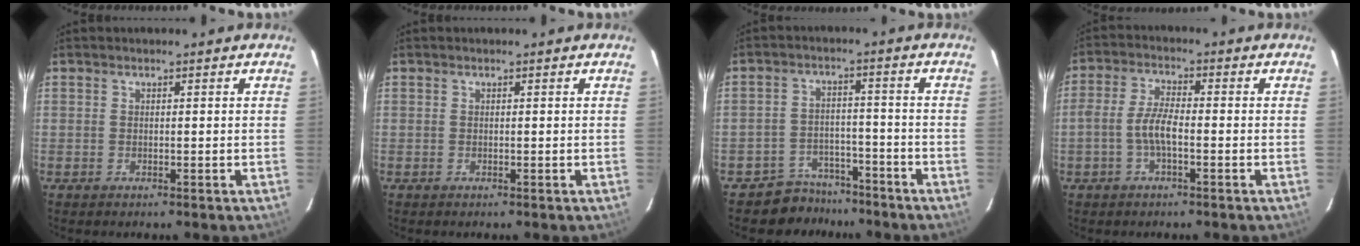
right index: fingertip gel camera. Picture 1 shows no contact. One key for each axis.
{"total": 0.0}
{"total": 7.4, "fx": -6.1, "fy": 4.1, "fz": 0.0, "tx": -0.015, "ty": 0.026, "tz": -0.091}
{"total": 5.1, "fx": -1.6, "fy": 1.4, "fz": 4.6, "tx": -0.100, "ty": 0.010, "tz": -0.033}